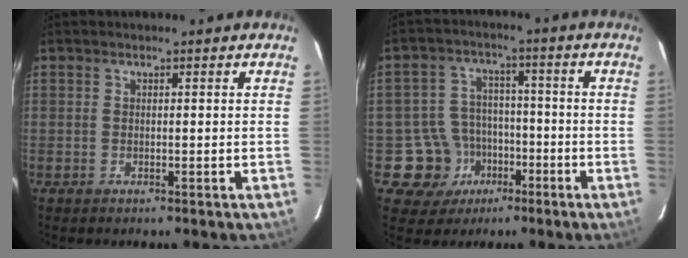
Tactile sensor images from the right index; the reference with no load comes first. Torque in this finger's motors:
{"motor_torque": [0.14, -0.12, -0.40, -0.21]}